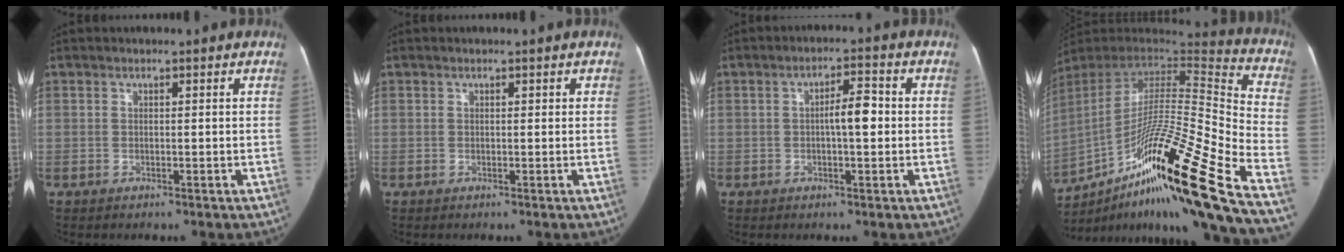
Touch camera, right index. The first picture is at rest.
{"total": 0.6, "force": [0.2, 0.4, 0.3], "torque": [0.003, 0.010, 0.001]}
{"total": 4.6, "force": [-0.1, 1.2, 4.4], "torque": [-0.072, 0.013, -0.004]}
{"total": 31.4, "force": [-17.4, 0.9, 26.1], "torque": [-0.386, -0.017, -0.304]}